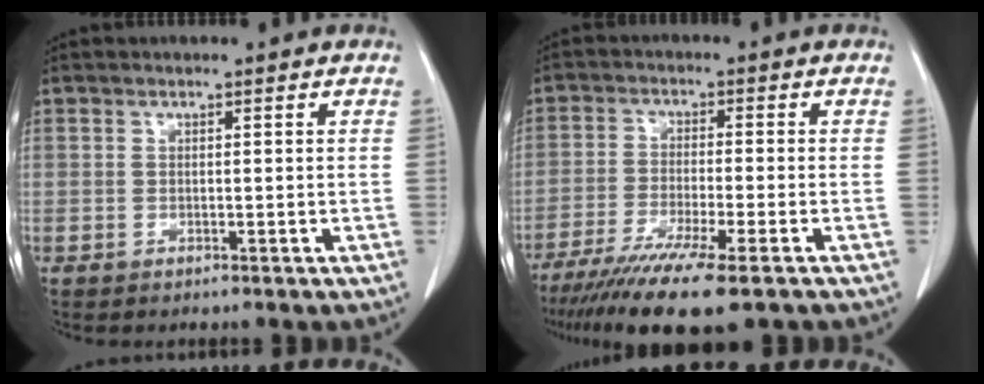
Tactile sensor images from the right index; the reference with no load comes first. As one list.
[{"total": 12.2, "force": [-8.8, 0.4, 8.5], "torque": [-0.145, -0.033, -0.141]}]